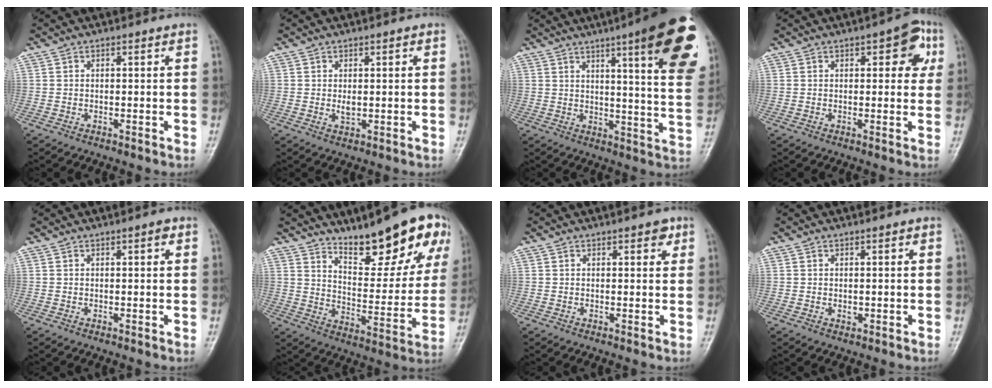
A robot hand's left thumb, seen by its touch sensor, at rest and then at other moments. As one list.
[{"total": 2.1, "force": [0.3, 1.2, 1.8], "torque": [-0.025, -0.001, 0.007]}, {"total": 21.3, "force": [10.6, 3.4, 18.1], "torque": [-0.213, -0.041, 0.128]}, {"total": 6.8, "force": [2.5, 3.3, 5.4], "torque": [-0.030, 0.000, 0.019]}, {"total": 1.3, "force": [0.6, 0.4, 1.1], "torque": [-0.014, 0.002, 0.006]}, {"total": 18.0, "force": [11.7, 5.3, 12.6], "torque": [-0.130, -0.065, 0.184]}, {"total": 2.5, "force": [1.3, 1.1, 1.8], "torque": [-0.011, -0.003, 0.013]}, {"total": 1.2, "force": [0.0, 0.8, 0.9], "torque": [-0.008, 0.001, 0.002]}]